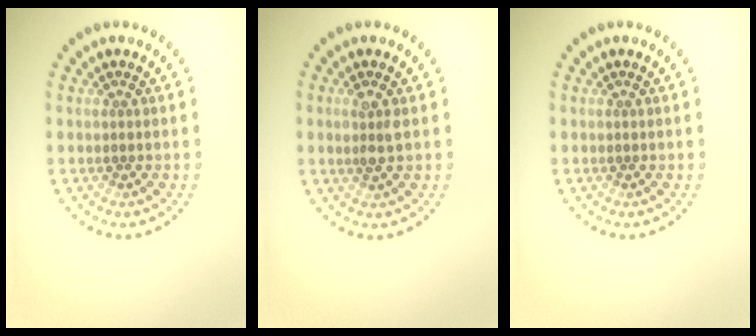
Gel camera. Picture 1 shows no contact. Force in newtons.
{"total": 1.7, "press": 1.7, "slide": 0.4}
{"total": 0.0}